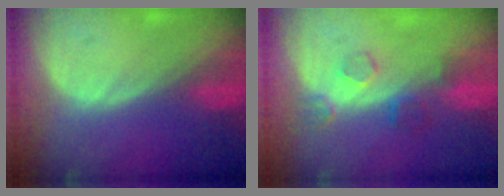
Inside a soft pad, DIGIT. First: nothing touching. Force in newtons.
{"total": 4.3, "press": 3.9, "slide": 1.7}